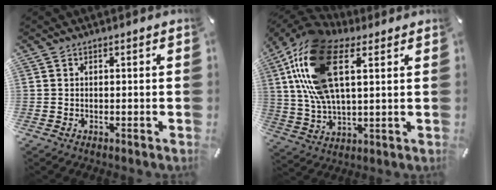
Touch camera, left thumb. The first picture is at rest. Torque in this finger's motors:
{"motor_torque": [2.51, 2.49, 1.79, -0.99, 0.42]}